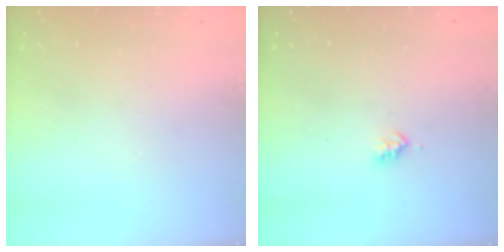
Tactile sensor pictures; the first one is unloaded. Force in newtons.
{"total": 3.1, "press": 3.1, "slide": 0.4}